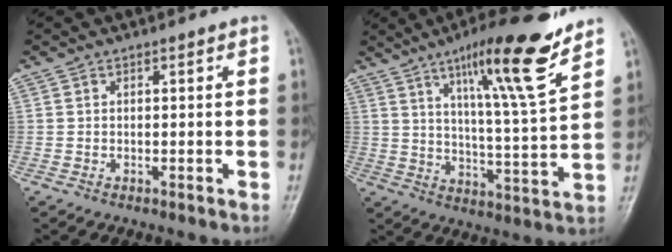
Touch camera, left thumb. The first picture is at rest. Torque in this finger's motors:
{"motor_torque": [0.72, 0.45, 1.61, -1.16, 0.28]}